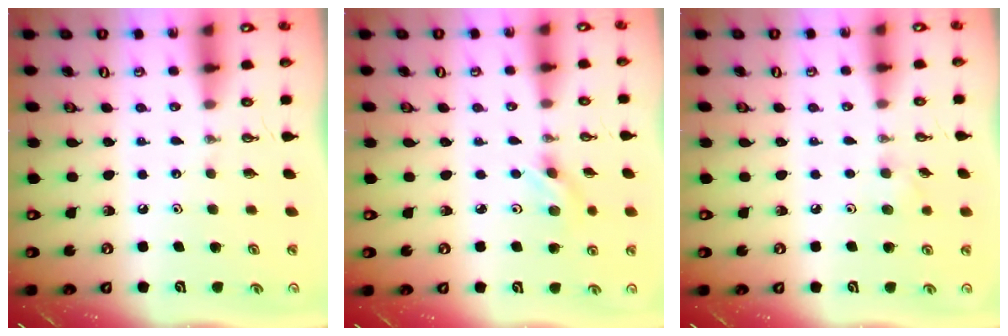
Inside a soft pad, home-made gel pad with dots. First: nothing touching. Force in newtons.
{"total": 4.1, "press": 3.9, "slide": 1.3}
{"total": 5.3, "press": 5.1, "slide": 1.2}